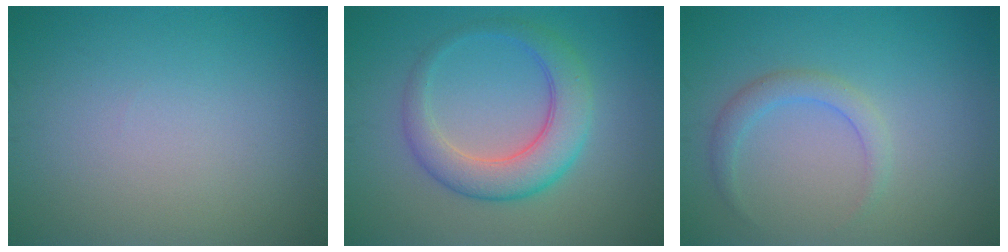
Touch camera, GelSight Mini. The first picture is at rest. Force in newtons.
{"total": 5.1, "press": 5.1, "slide": 0.2}
{"total": 2.0, "press": 2.0, "slide": 0.2}